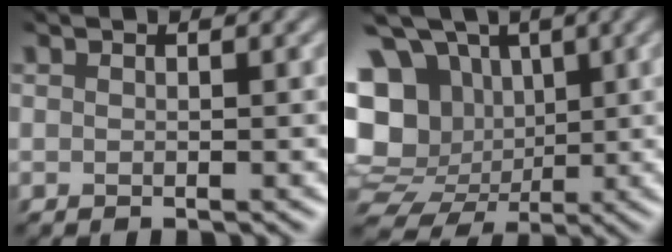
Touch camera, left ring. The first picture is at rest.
{"total": 14.9, "force": [1.7, 13.1, 6.9], "torque": [-0.174, 0.005, 0.042]}